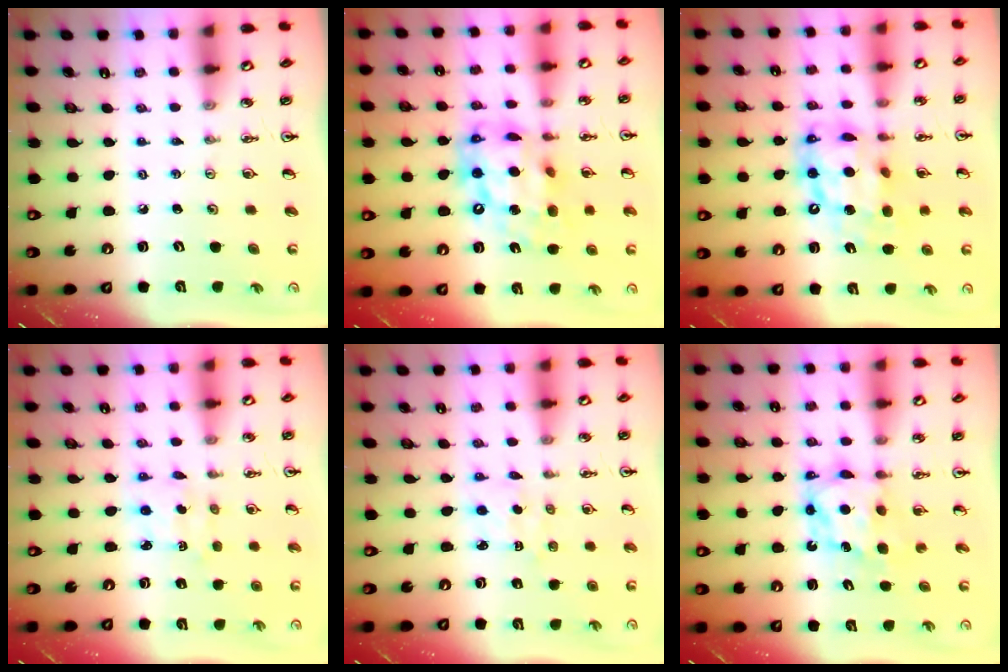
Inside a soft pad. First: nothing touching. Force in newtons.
{"total": 16.8, "press": 16.8, "slide": 1.6}
{"total": 13.7, "press": 13.6, "slide": 1.0}
{"total": 2.0, "press": 1.9, "slide": 0.5}
{"total": 1.9, "press": 1.8, "slide": 0.6}
{"total": 6.2, "press": 6.2, "slide": 0.2}